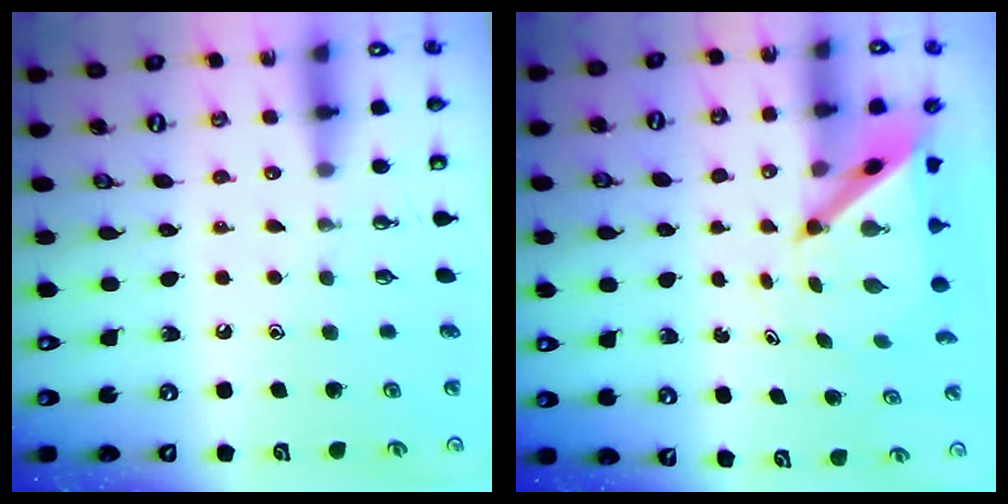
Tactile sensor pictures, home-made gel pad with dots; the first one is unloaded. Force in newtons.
{"total": 5.4, "press": 5.3, "slide": 0.7}